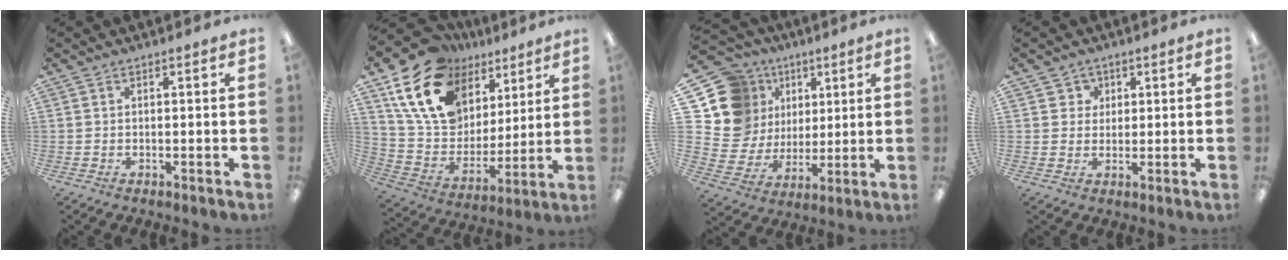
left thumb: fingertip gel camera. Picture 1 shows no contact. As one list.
[{"total": 20.6, "force": [11.2, 14.1, 10.0], "torque": [-0.193, -0.040, 0.212]}, {"total": 18.4, "force": [7.0, 16.0, 5.9], "torque": [-0.139, -0.041, 0.156]}, {"total": 3.9, "force": [1.7, 3.6, 0.1], "torque": [-0.001, 0.003, 0.027]}]